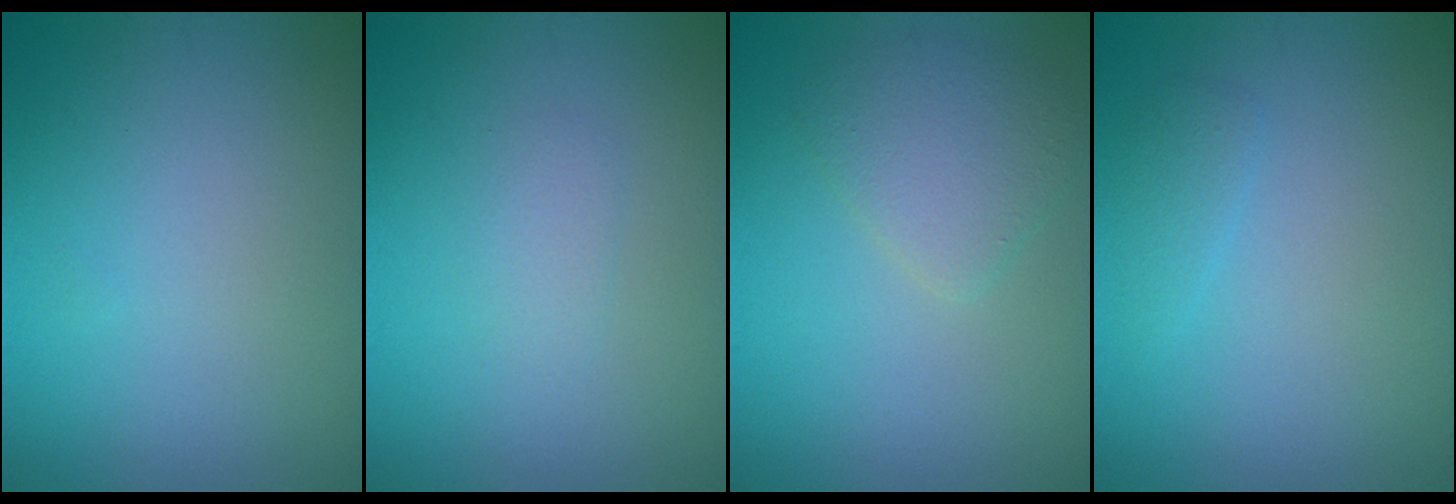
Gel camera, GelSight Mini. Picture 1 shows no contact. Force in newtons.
{"total": 1.0, "press": 1.0, "slide": 0.1}
{"total": 2.5, "press": 2.5, "slide": 0.2}
{"total": 1.0, "press": 1.0, "slide": 0.1}